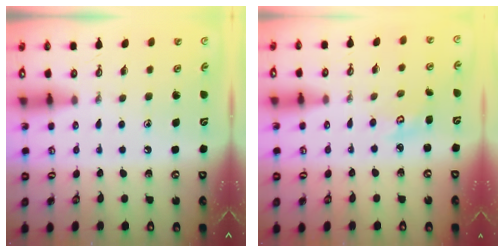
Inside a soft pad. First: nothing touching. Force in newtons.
{"total": 2.8, "press": 2.8, "slide": 0.3}